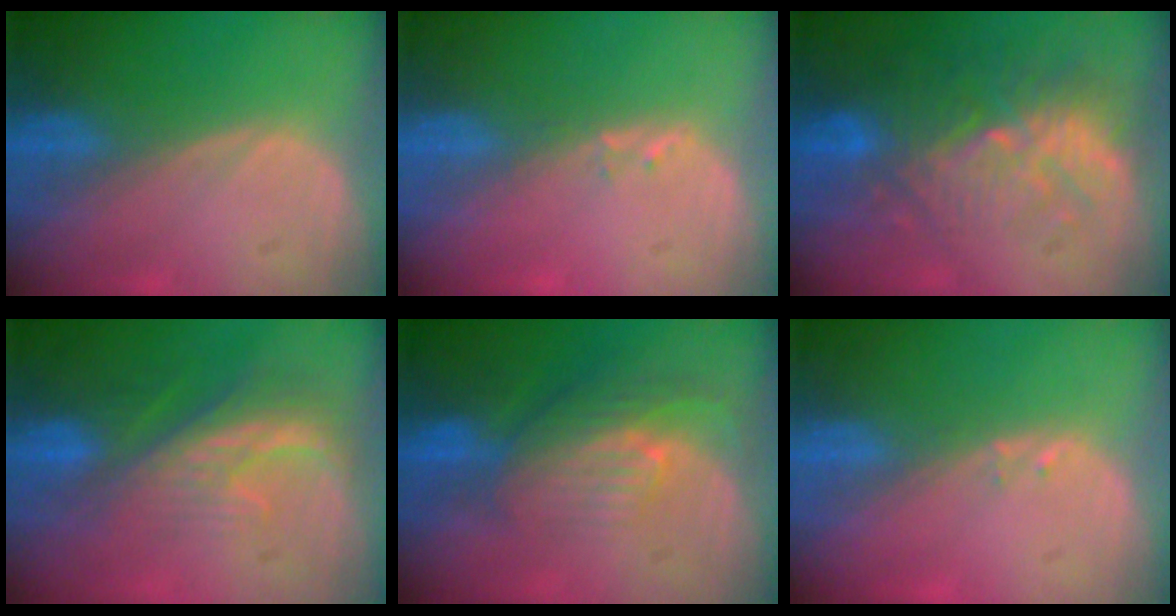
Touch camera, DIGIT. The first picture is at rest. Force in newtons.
{"total": 1.0, "press": 0.9, "slide": 0.5}
{"total": 10.1, "press": 9.4, "slide": 3.7}
{"total": 8.3, "press": 7.5, "slide": 3.6}
{"total": 7.9, "press": 7.1, "slide": 3.6}
{"total": 0.6, "press": 0.6, "slide": 0.2}